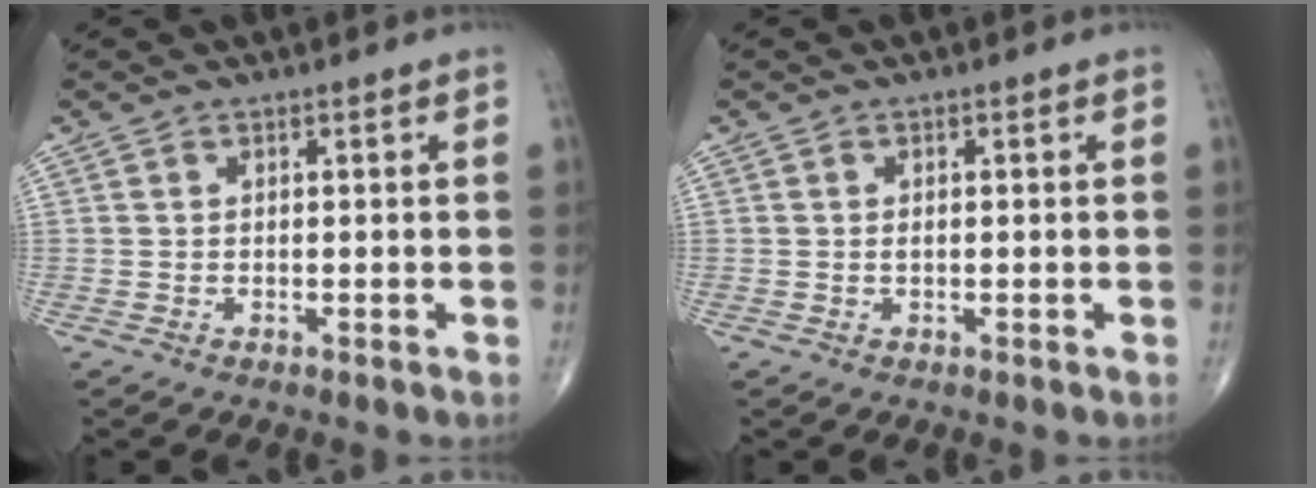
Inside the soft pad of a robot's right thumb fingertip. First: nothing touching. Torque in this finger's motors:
{"motor_torque": [-0.24, -0.07, 0.07, 0.07, 0.02]}